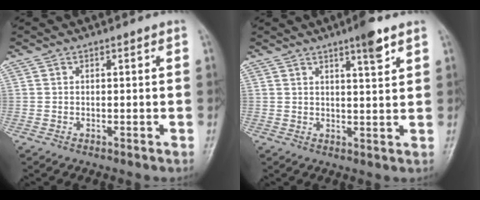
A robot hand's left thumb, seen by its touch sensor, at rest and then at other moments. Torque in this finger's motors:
{"motor_torque": [0.90, 0.32, 0.44, -0.47, 0.00]}